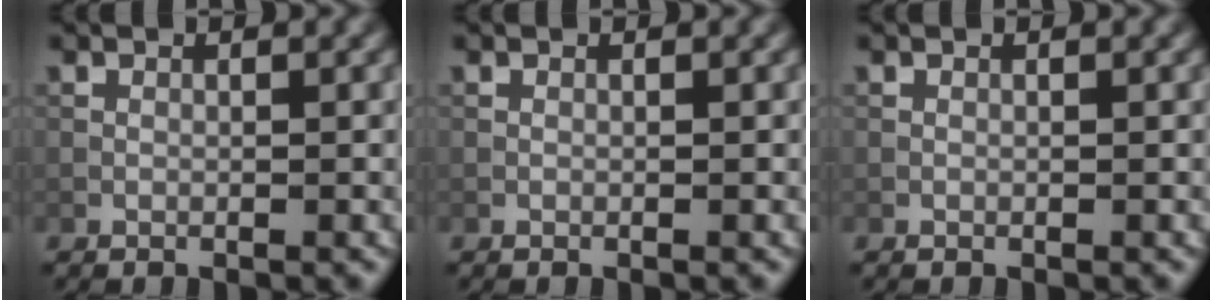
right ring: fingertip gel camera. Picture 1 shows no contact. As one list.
[{"total": 0.0}, {"total": 0.0}]